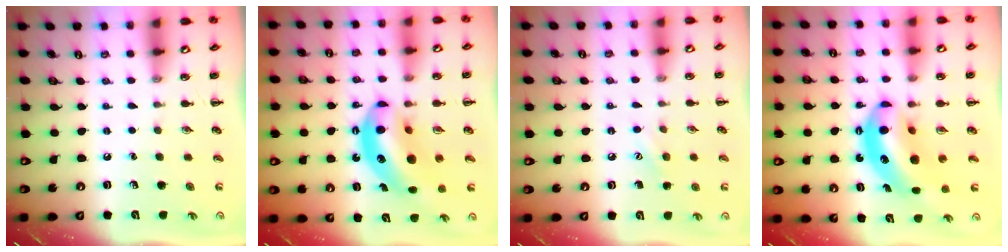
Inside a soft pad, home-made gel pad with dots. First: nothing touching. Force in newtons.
{"total": 12.3, "press": 12.0, "slide": 2.8}
{"total": 6.4, "press": 6.3, "slide": 1.5}
{"total": 11.6, "press": 11.1, "slide": 3.3}